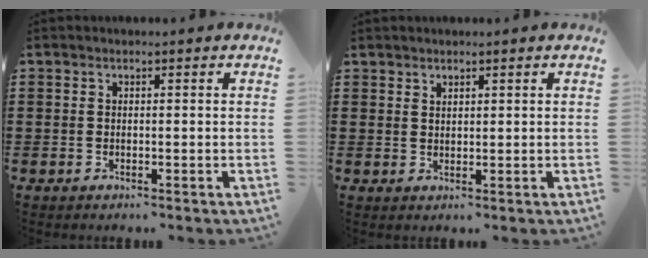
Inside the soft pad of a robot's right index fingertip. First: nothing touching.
{"total": 1.5, "force": [1.4, 0.4, 0.0], "torque": [-0.001, 0.002, 0.027]}